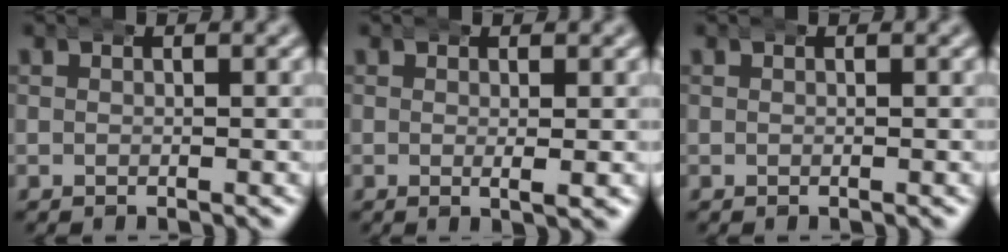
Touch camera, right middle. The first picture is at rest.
{"total": 1.6, "force": [-0.1, 0.3, 1.6], "torque": [-0.027, 0.002, -0.005]}
{"total": 0.0}